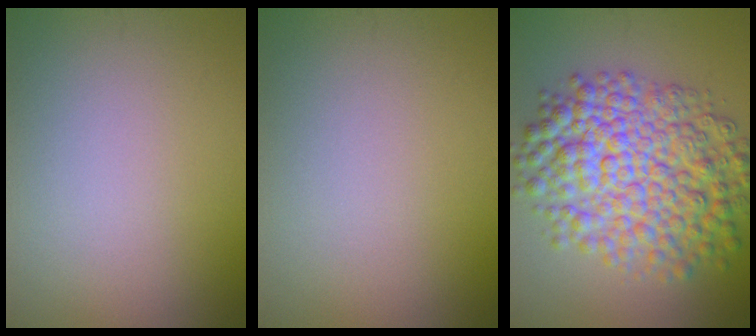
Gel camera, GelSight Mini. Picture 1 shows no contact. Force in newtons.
{"total": 0.0}
{"total": 9.4, "press": 9.4, "slide": 0.2}